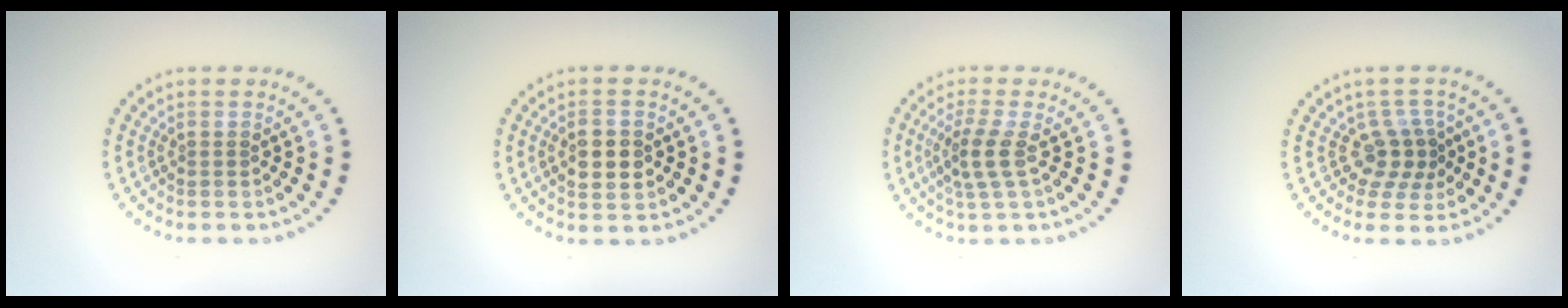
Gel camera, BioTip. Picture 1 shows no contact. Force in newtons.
{"total": 2.9, "press": 2.9, "slide": 0.2}
{"total": 2.8, "press": 2.4, "slide": 1.4}
{"total": 2.9, "press": 2.2, "slide": 1.9}